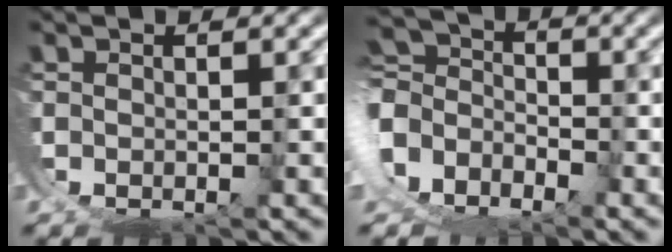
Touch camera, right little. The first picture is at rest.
{"total": 7.7, "force": [-0.6, 7.5, 1.5], "torque": [-0.073, -0.015, -0.025]}